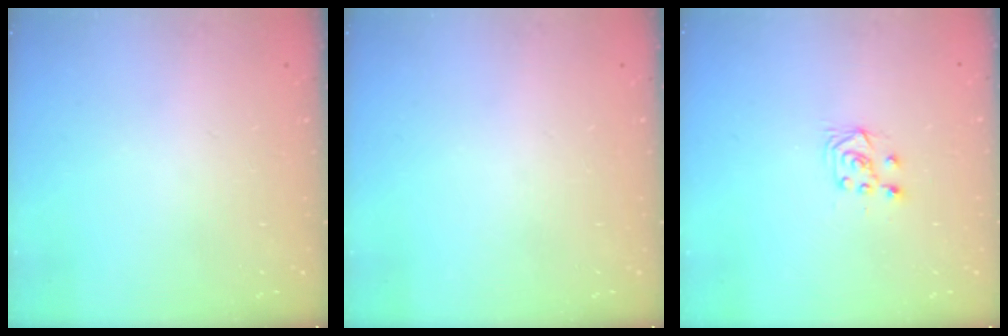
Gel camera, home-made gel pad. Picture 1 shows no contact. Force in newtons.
{"total": 0.0}
{"total": 6.3, "press": 6.3, "slide": 0.7}